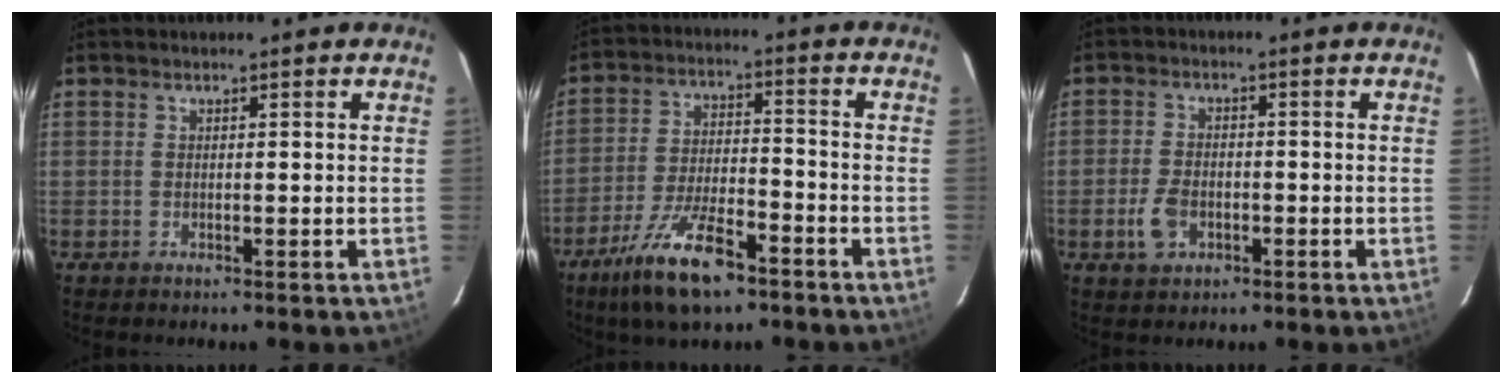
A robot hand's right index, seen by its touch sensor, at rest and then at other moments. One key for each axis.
{"total": 13.0, "fx": -8.8, "fy": 4.2, "fz": 8.6, "tx": -0.185, "ty": -0.017, "tz": -0.156}
{"total": 5.2, "fx": -2.2, "fy": 3.5, "fz": 3.3, "tx": -0.079, "ty": -0.002, "tz": -0.037}